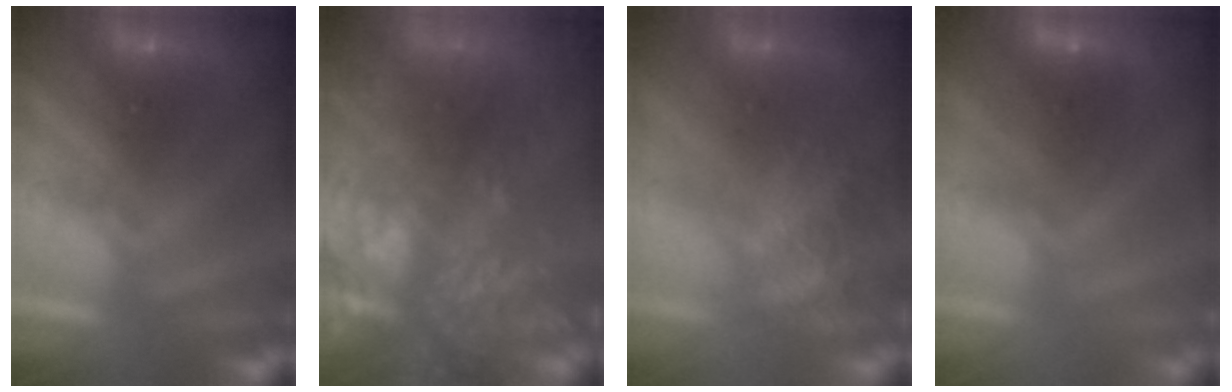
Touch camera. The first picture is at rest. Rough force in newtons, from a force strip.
{"total": 9.1}
{"total": 3.4}
{"total": 1.9}